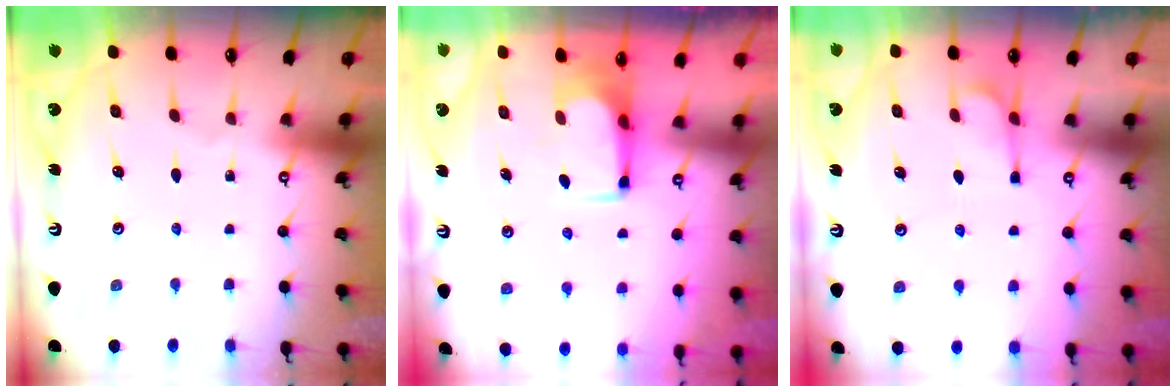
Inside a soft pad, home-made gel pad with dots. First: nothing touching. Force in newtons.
{"total": 5.4, "press": 5.4, "slide": 0.5}
{"total": 1.3, "press": 0.2, "slide": 1.3}